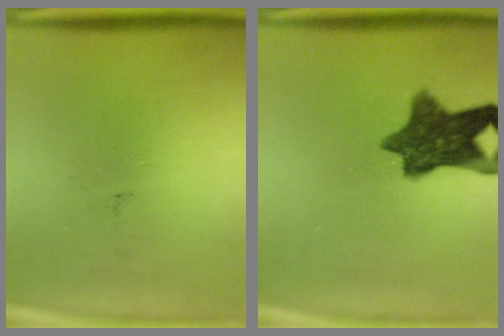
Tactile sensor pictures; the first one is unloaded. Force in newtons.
{"total": 10.1}